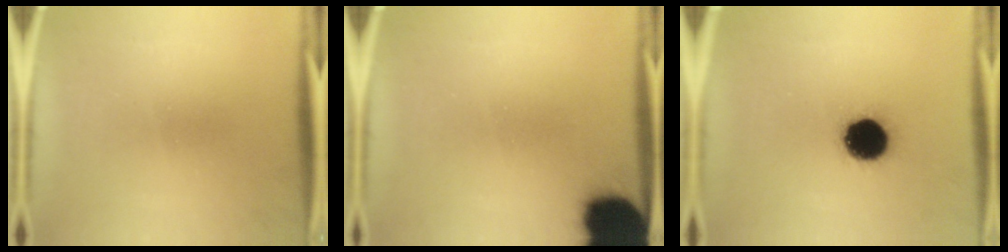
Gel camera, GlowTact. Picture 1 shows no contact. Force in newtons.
{"total": 18.4}
{"total": 12.5}